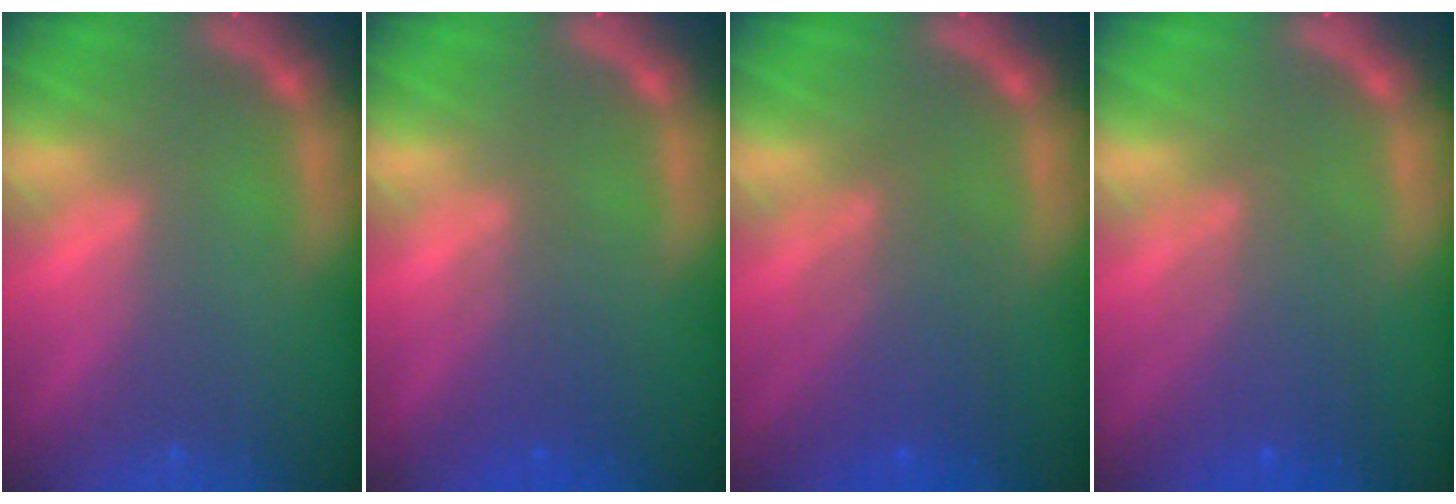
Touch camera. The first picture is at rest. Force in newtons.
{"total": 3.0}
{"total": 5.1}
{"total": 5.1}